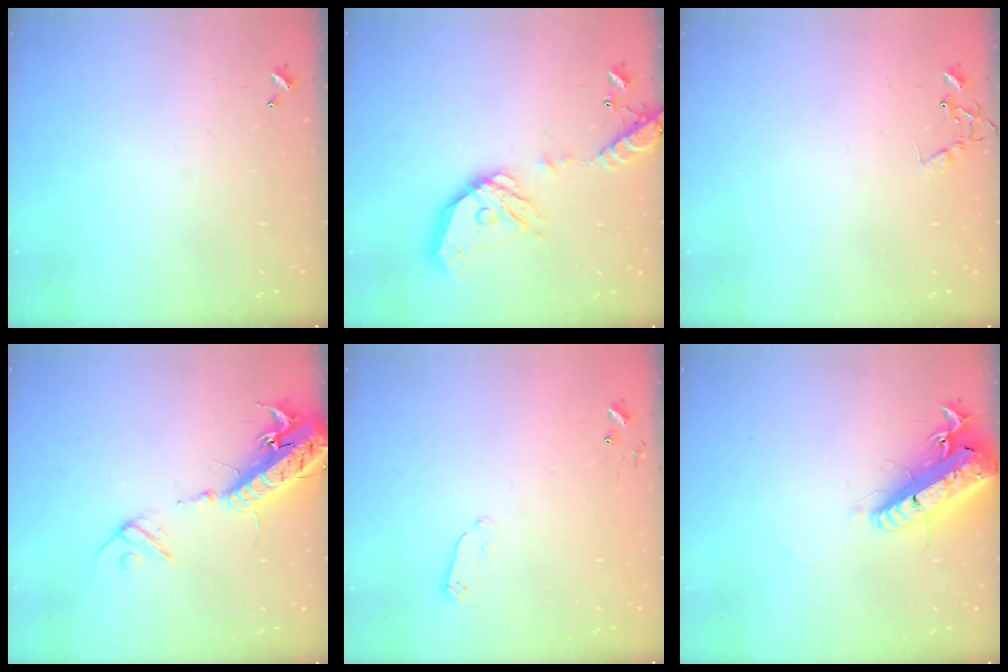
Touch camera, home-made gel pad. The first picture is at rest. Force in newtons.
{"total": 18.1, "press": 17.8, "slide": 3.3}
{"total": 7.5, "press": 7.5, "slide": 0.4}
{"total": 18.2, "press": 17.7, "slide": 4.1}
{"total": 2.9, "press": 2.9, "slide": 0.4}
{"total": 23.1, "press": 22.6, "slide": 5.0}